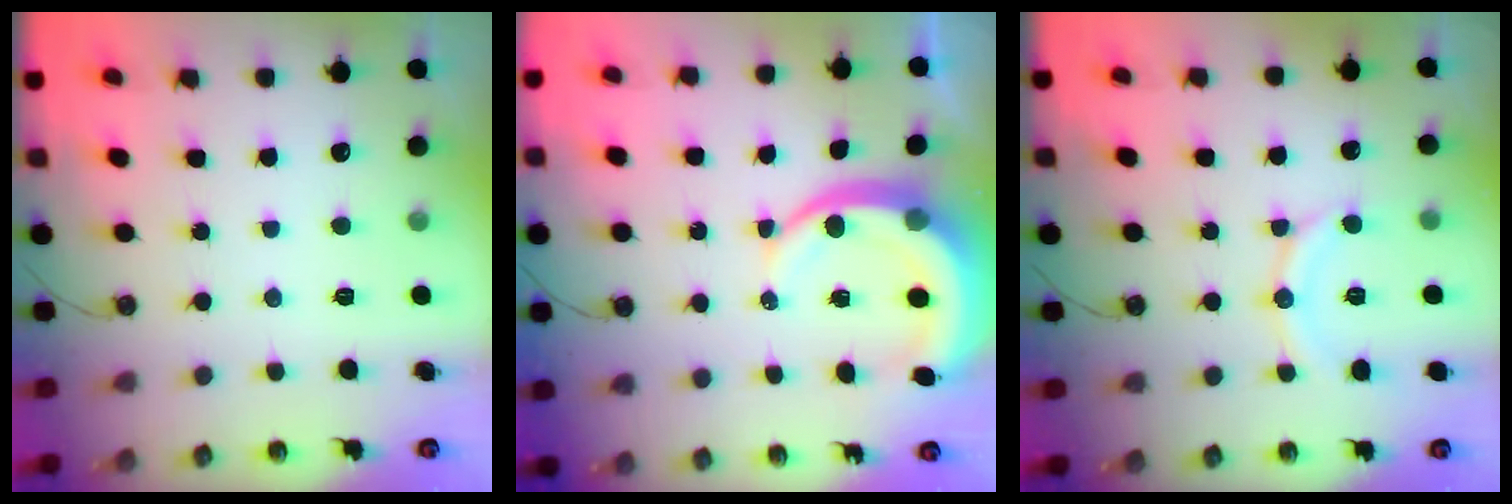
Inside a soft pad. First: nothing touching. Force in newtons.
{"total": 10.3, "press": 10.2, "slide": 1.2}
{"total": 10.1, "press": 10.1, "slide": 0.7}